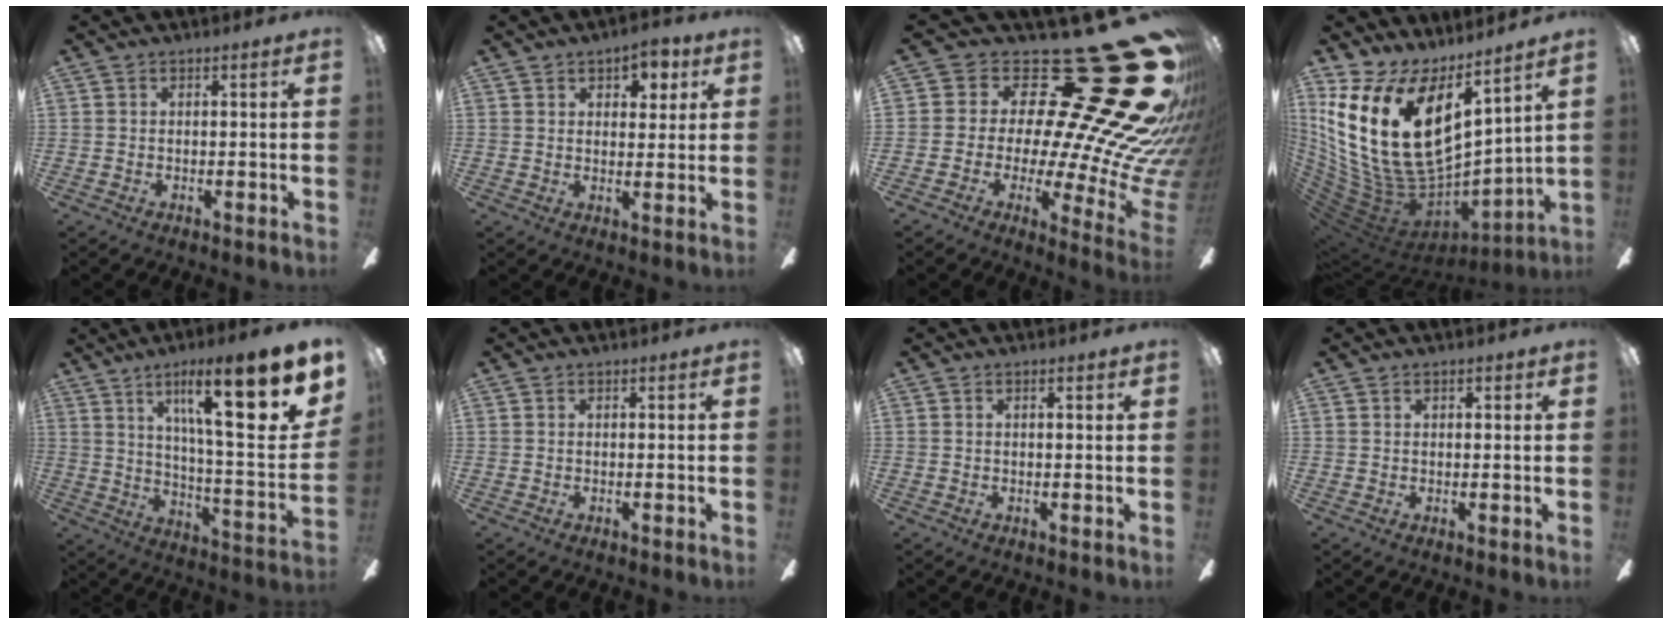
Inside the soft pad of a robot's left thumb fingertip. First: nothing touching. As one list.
[{"total": 4.8, "force": [2.9, 3.0, 2.5], "torque": [-0.026, -0.003, 0.045]}, {"total": 35.0, "force": [19.4, 13.3, 25.9], "torque": [-0.287, -0.192, 0.378]}, {"total": 25.1, "force": [7.1, 12.9, 20.4], "torque": [-0.453, -0.053, 0.135]}, {"total": 23.3, "force": [12.3, 4.9, 19.2], "torque": [-0.289, -0.080, 0.189]}, {"total": 0.0}, {"total": 0.9, "force": [0.3, 0.2, 0.9], "torque": [-0.018, 0.002, 0.005]}, {"total": 1.0, "force": [0.4, 0.6, 0.6], "torque": [-0.004, 0.002, 0.006]}]